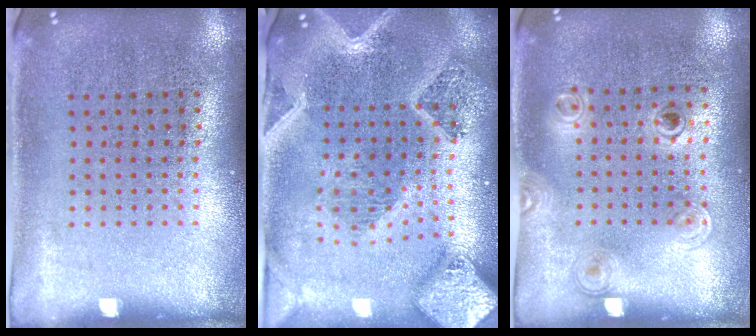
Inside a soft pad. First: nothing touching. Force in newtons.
{"total": 3.5, "press": 2.8, "slide": 2.0}
{"total": 1.1, "press": 0.9, "slide": 0.6}